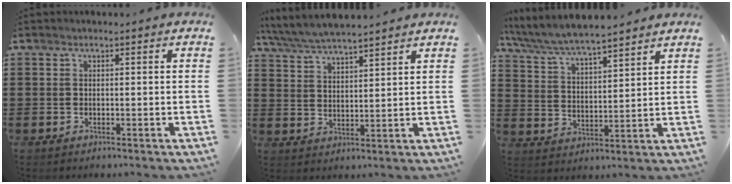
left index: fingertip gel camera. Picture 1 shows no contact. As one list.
[{"total": 5.3, "force": [5.0, 0.4, 1.7], "torque": [-0.050, -0.021, 0.089]}, {"total": 6.2, "force": [5.8, 0.3, 2.0], "torque": [-0.064, -0.032, 0.101]}]